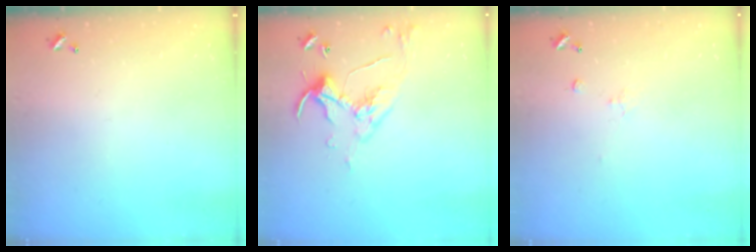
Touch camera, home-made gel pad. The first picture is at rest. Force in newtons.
{"total": 6.2, "press": 6.2, "slide": 0.7}
{"total": 1.1, "press": 0.9, "slide": 0.5}